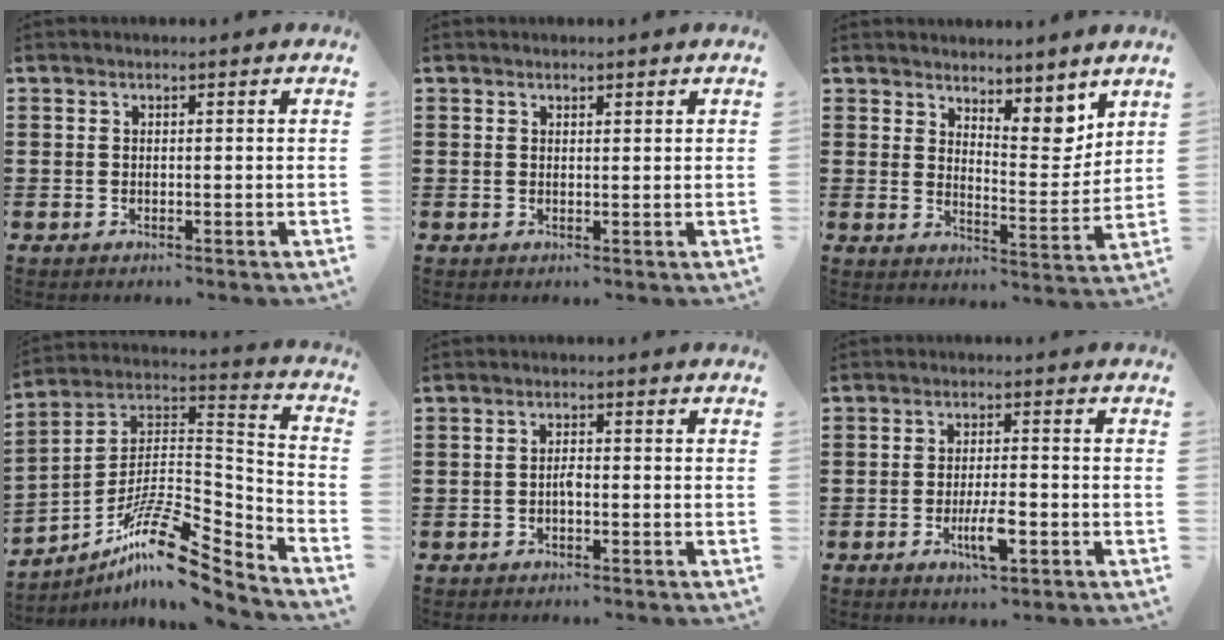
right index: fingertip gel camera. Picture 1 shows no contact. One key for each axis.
{"total": 0.7, "fx": 0.5, "fy": 0.4, "fz": 0.2, "tx": -0.005, "ty": 0.002, "tz": 0.011}
{"total": 6.4, "fx": 5.4, "fy": 2.2, "fz": 2.5, "tx": -0.042, "ty": -0.030, "tz": 0.096}
{"total": 13.1, "fx": -9.0, "fy": 3.4, "fz": 8.8, "tx": -0.161, "ty": 0.020, "tz": -0.170}
{"total": 1.6, "fx": -0.5, "fy": 0.4, "fz": 1.4, "tx": -0.029, "ty": 0.001, "tz": -0.010}
{"total": 5.2, "fx": -2.1, "fy": 1.4, "fz": 4.6, "tx": -0.087, "ty": -0.003, "tz": -0.038}